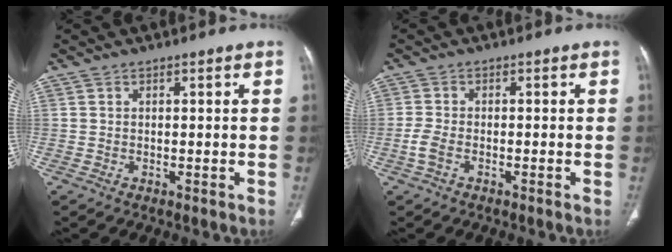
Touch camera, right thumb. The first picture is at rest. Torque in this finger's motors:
{"motor_torque": [0.24, 0.02, 0.48, -0.35, 0.16]}